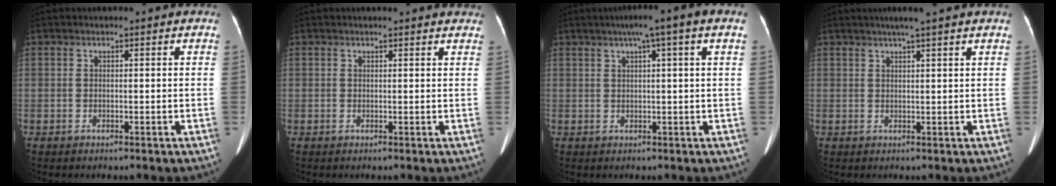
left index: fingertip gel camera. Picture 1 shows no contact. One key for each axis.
{"total": 4.8, "fx": 4.6, "fy": 0.8, "fz": 1.3, "tx": -0.012, "ty": 0.007, "tz": 0.033}
{"total": 7.1, "fx": 3.9, "fy": -0.4, "fz": 6.0, "tx": -0.081, "ty": 0.033, "tz": 0.050}
{"total": 3.8, "fx": 2.8, "fy": -0.7, "fz": 2.4, "tx": -0.036, "ty": 0.013, "tz": 0.043}